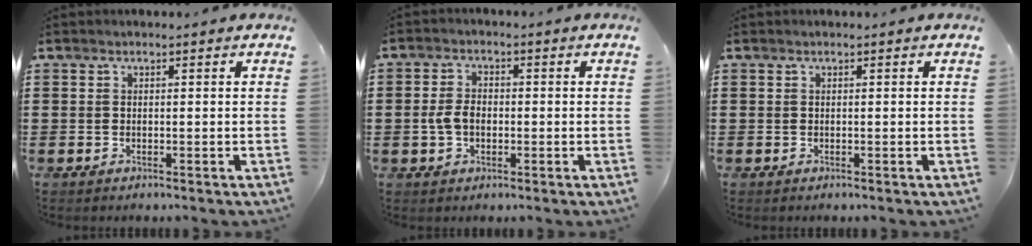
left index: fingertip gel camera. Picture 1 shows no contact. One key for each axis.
{"total": 3.7, "fx": -0.5, "fy": 2.3, "fz": 2.8, "tx": -0.068, "ty": 0.001, "tz": -0.014}
{"total": 0.0}